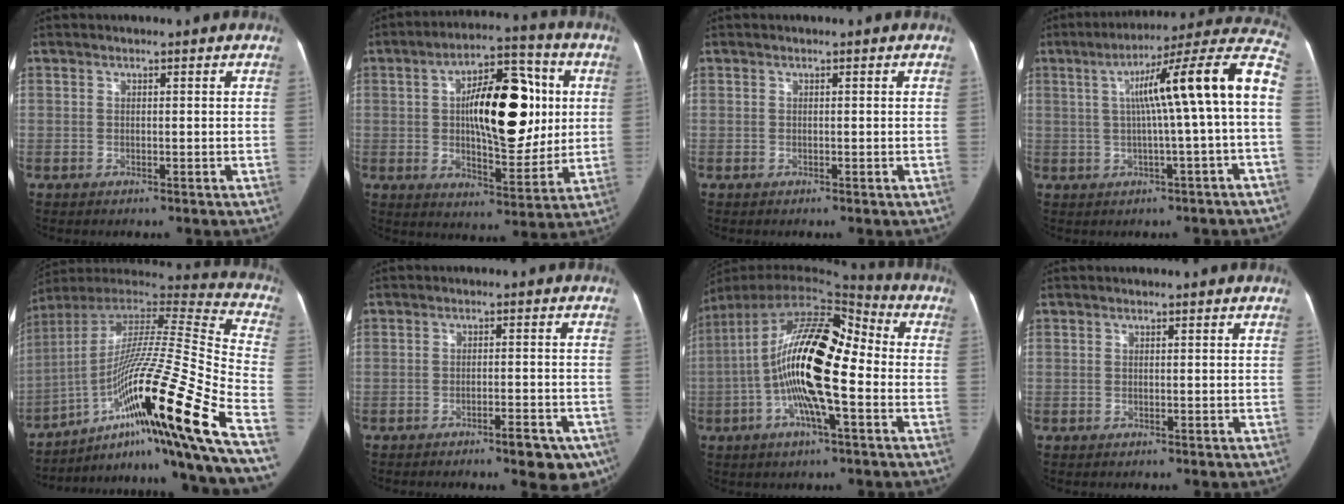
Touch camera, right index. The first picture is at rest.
{"total": 17.4, "force": [2.7, 6.7, 15.9], "torque": [-0.238, 0.032, 0.046]}
{"total": 0.0}
{"total": 15.9, "force": [1.0, -0.7, 15.8], "torque": [-0.223, 0.039, 0.010]}
{"total": 31.7, "force": [-13.0, 0.3, 28.9], "torque": [-0.419, -0.010, -0.215]}
{"total": 6.4, "force": [-4.3, 1.5, 4.5], "torque": [-0.043, 0.002, -0.054]}
{"total": 18.5, "force": [-2.4, 4.6, 17.8], "torque": [-0.321, 0.026, -0.050]}
{"total": 0.0}